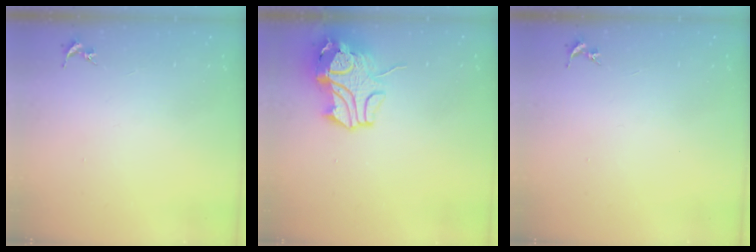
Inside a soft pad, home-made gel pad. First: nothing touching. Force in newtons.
{"total": 13.3, "press": 13.1, "slide": 2.0}
{"total": 0.0}